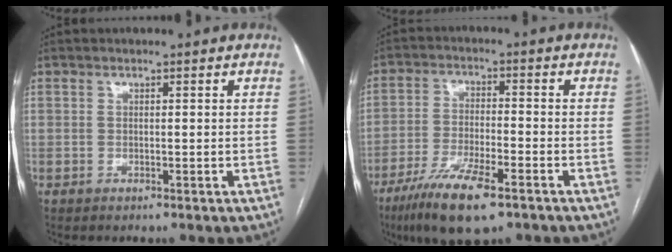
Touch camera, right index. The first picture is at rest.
{"total": 11.0, "force": [-7.1, 2.1, 8.1], "torque": [-0.151, -0.022, -0.122]}